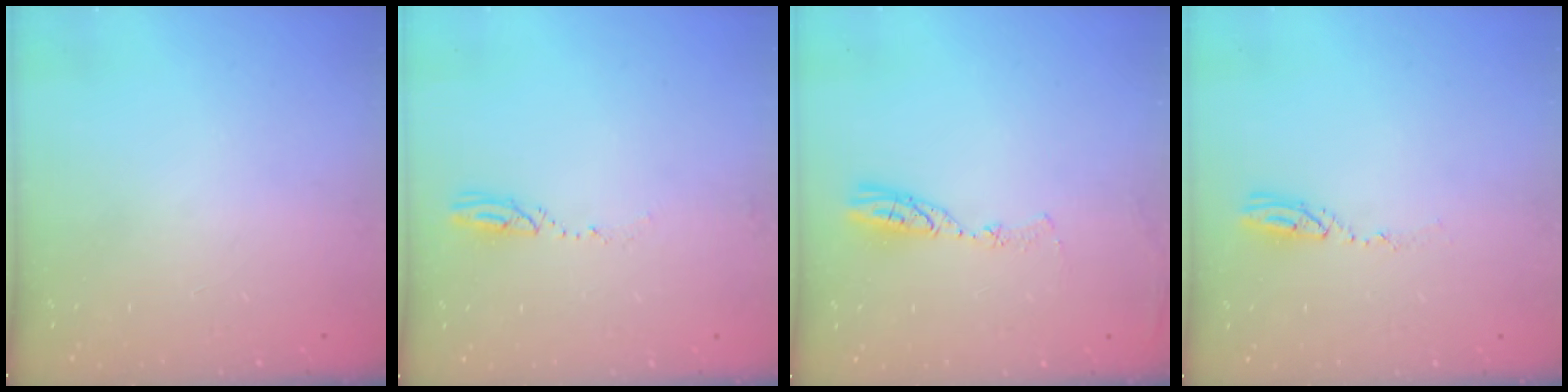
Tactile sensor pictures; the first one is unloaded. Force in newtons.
{"total": 3.4, "press": 3.4, "slide": 0.4}
{"total": 7.3, "press": 7.3, "slide": 0.8}
{"total": 4.3, "press": 4.2, "slide": 0.5}